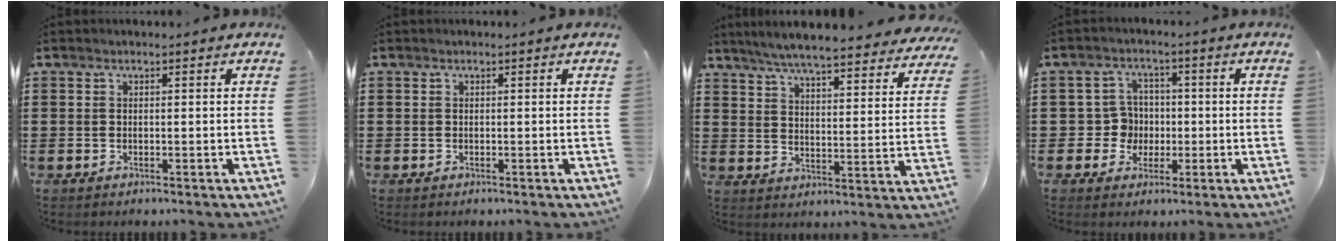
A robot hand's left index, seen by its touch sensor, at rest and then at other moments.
{"total": 0.0}
{"total": 6.1, "force": [5.7, -0.5, 2.2], "torque": [-0.068, -0.041, 0.096]}
{"total": 5.0, "force": [-0.5, 4.8, 1.4], "torque": [-0.037, 0.010, -0.011]}